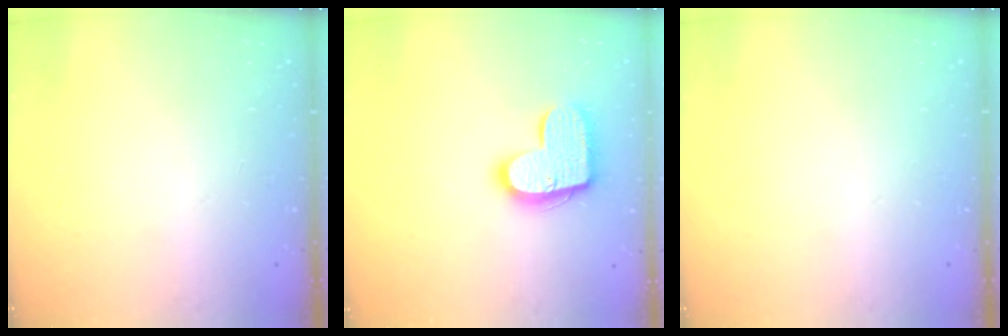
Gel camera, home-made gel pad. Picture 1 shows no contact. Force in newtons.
{"total": 14.4, "press": 14.4, "slide": 0.7}
{"total": 0.0}